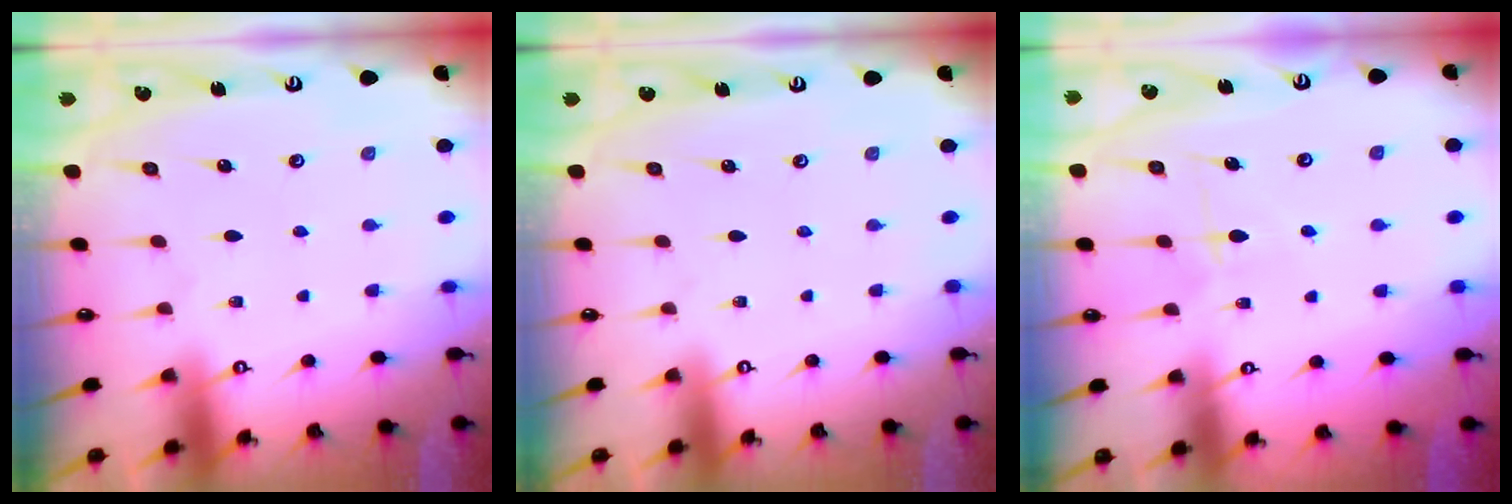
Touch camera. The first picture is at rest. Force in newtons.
{"total": 0.0}
{"total": 7.0, "press": 7.0, "slide": 0.5}